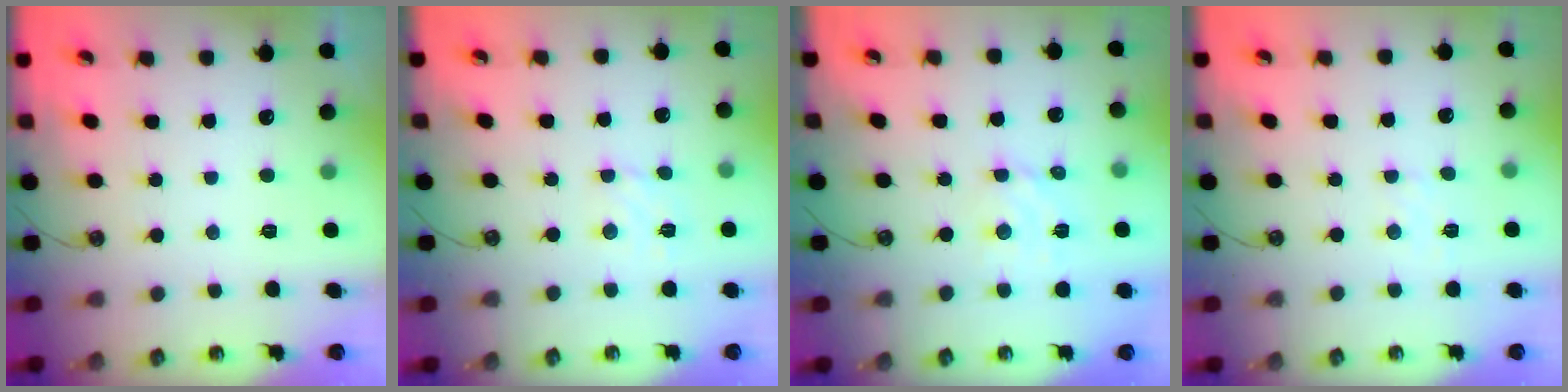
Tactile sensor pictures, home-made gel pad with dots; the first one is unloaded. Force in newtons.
{"total": 5.5, "press": 5.4, "slide": 0.8}
{"total": 5.1, "press": 5.0, "slide": 1.0}
{"total": 3.1, "press": 3.1, "slide": 0.5}